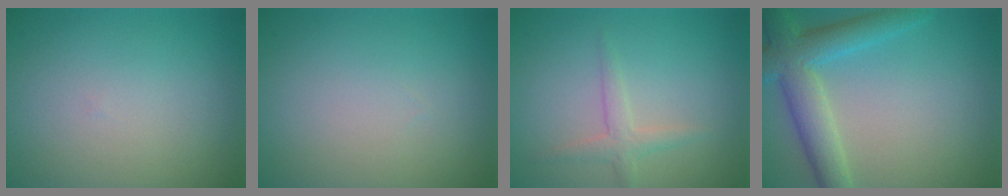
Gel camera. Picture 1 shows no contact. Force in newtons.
{"total": 0.0}
{"total": 1.7, "press": 1.7, "slide": 0.1}
{"total": 5.7, "press": 5.7, "slide": 0.1}